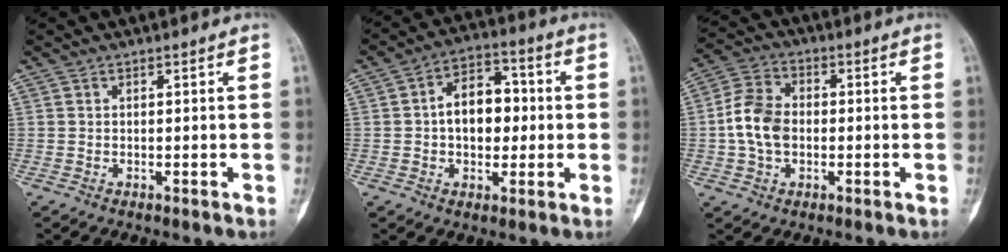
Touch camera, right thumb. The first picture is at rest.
{"total": 10.7, "force": [0.3, 7.2, 7.9], "torque": [-0.088, 0.024, -0.003]}
{"total": 9.1, "force": [-0.7, 6.6, 6.3], "torque": [-0.112, 0.020, -0.021]}